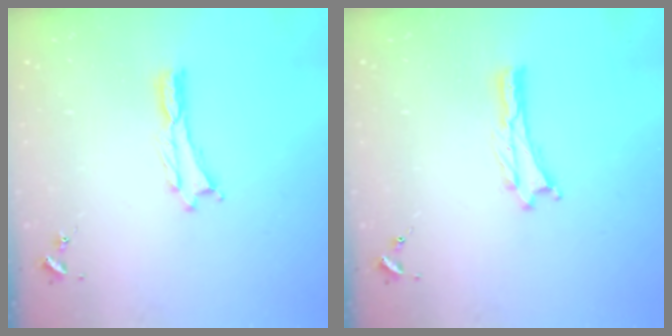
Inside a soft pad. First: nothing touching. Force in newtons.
{"total": 0.0}